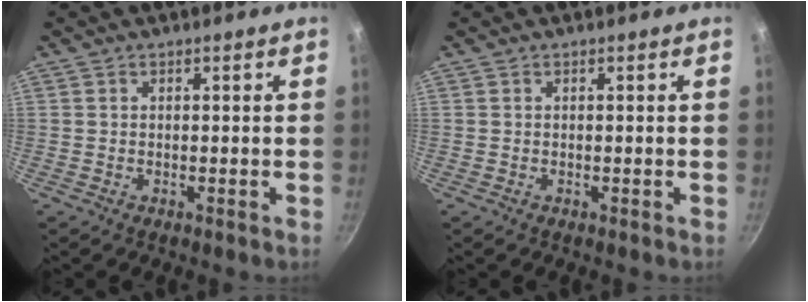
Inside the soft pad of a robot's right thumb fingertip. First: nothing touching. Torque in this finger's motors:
{"motor_torque": [0.00, 0.00, 0.03, 0.01, 0.00]}